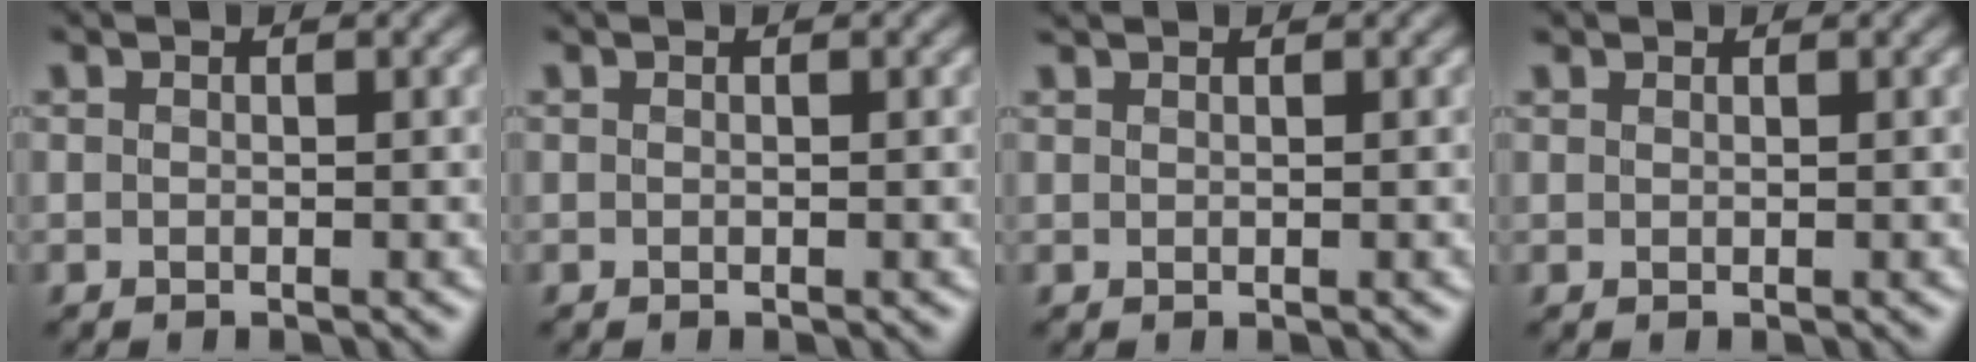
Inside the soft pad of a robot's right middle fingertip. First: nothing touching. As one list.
[{"total": 0.0}, {"total": 1.1, "force": [1.0, 0.3, 0.3], "torque": [-0.006, 0.000, 0.009]}, {"total": 0.8, "force": [0.7, 0.1, -0.3], "torque": [0.000, -0.004, 0.009]}]